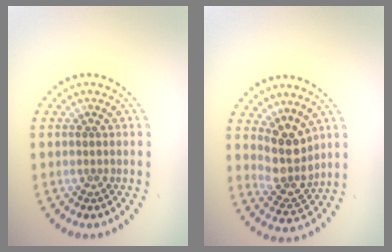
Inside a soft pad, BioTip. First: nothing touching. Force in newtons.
{"total": 3.6, "press": 2.9, "slide": 2.1}